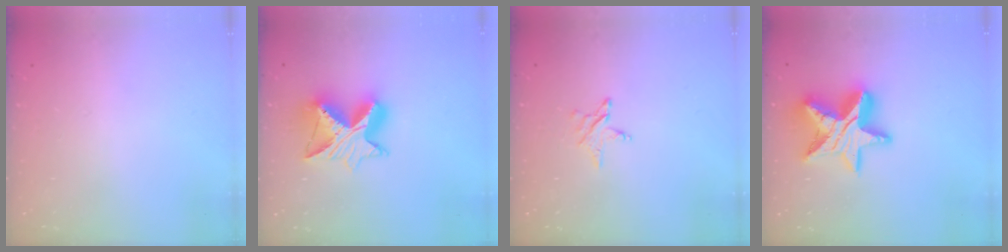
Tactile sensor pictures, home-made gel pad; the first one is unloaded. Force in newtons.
{"total": 12.4, "press": 12.4, "slide": 1.3}
{"total": 3.2, "press": 3.2, "slide": 0.3}
{"total": 16.8, "press": 16.8, "slide": 1.4}